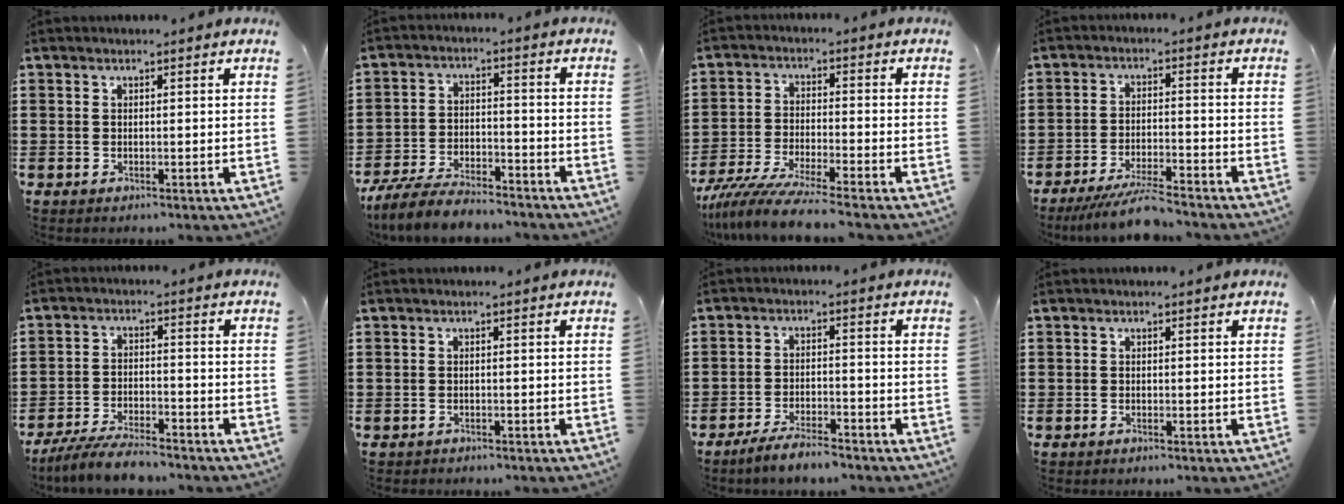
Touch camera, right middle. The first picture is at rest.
{"total": 6.7, "force": [-6.3, 1.1, 2.2], "torque": [-0.045, 0.008, -0.121]}
{"total": 7.1, "force": [-6.4, -0.5, 3.0], "torque": [-0.076, -0.019, -0.129]}
{"total": 6.0, "force": [-5.4, 0.2, 2.5], "torque": [-0.052, -0.011, -0.103]}
{"total": 5.8, "force": [-5.3, 0.7, 2.2], "torque": [-0.048, -0.004, -0.104]}
{"total": 0.6, "force": [-0.6, 0.1, 0.0], "torque": [-0.002, 0.000, -0.013]}
{"total": 4.1, "force": [-3.7, 0.4, 1.7], "torque": [-0.036, 0.000, -0.074]}
{"total": 0.0}